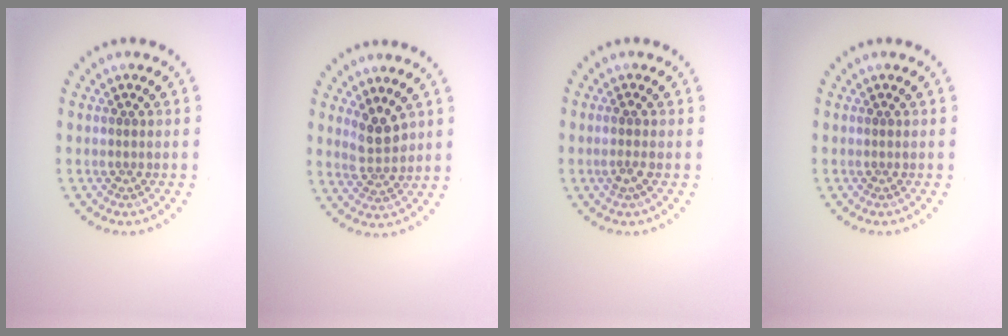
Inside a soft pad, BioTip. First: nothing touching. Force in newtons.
{"total": 2.6, "press": 2.4, "slide": 1.0}
{"total": 1.0, "press": 0.9, "slide": 0.4}
{"total": 0.0}